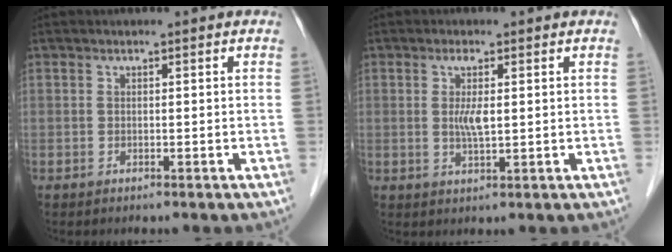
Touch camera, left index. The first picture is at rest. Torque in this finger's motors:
{"motor_torque": [0.44, 0.31, 0.11, 0.05]}